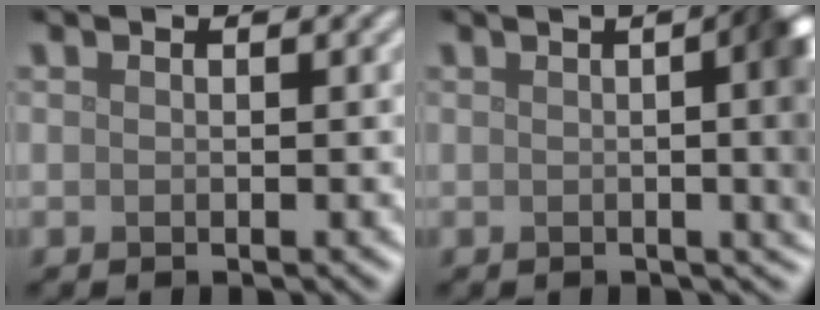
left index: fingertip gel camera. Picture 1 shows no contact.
{"total": 11.0, "force": [0.6, 4.8, 9.9], "torque": [-0.061, 0.019, -0.008]}